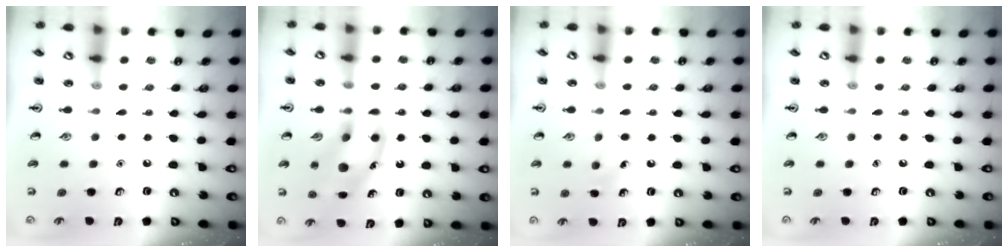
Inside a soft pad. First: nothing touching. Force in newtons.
{"total": 14.9, "press": 14.7, "slide": 2.4}
{"total": 6.2, "press": 5.9, "slide": 1.9}
{"total": 0.0}